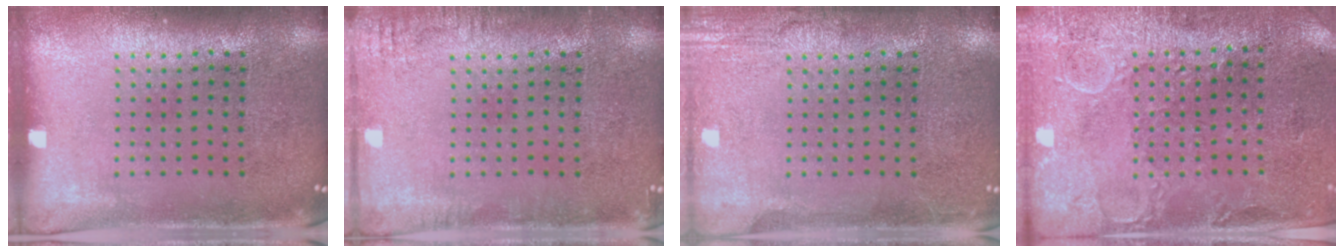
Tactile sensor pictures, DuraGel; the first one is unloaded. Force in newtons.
{"total": 1.7, "press": 1.7, "slide": 0.2}
{"total": 2.6, "press": 2.6, "slide": 0.3}
{"total": 2.7, "press": 2.4, "slide": 1.2}